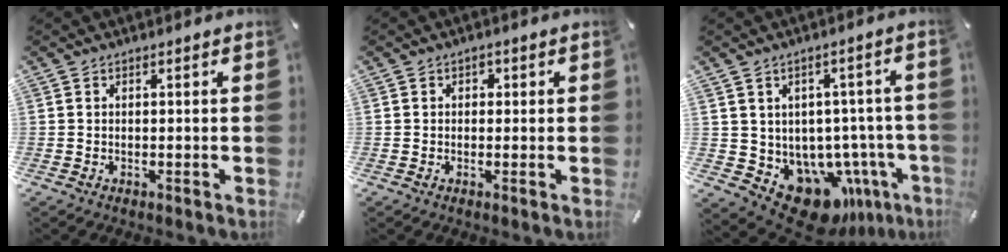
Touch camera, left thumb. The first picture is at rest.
{"total": 1.4, "force": [0.0, 1.3, 0.4], "torque": [-0.001, 0.004, -0.005]}
{"total": 11.6, "force": [-5.9, 7.7, 6.3], "torque": [-0.083, 0.005, -0.087]}